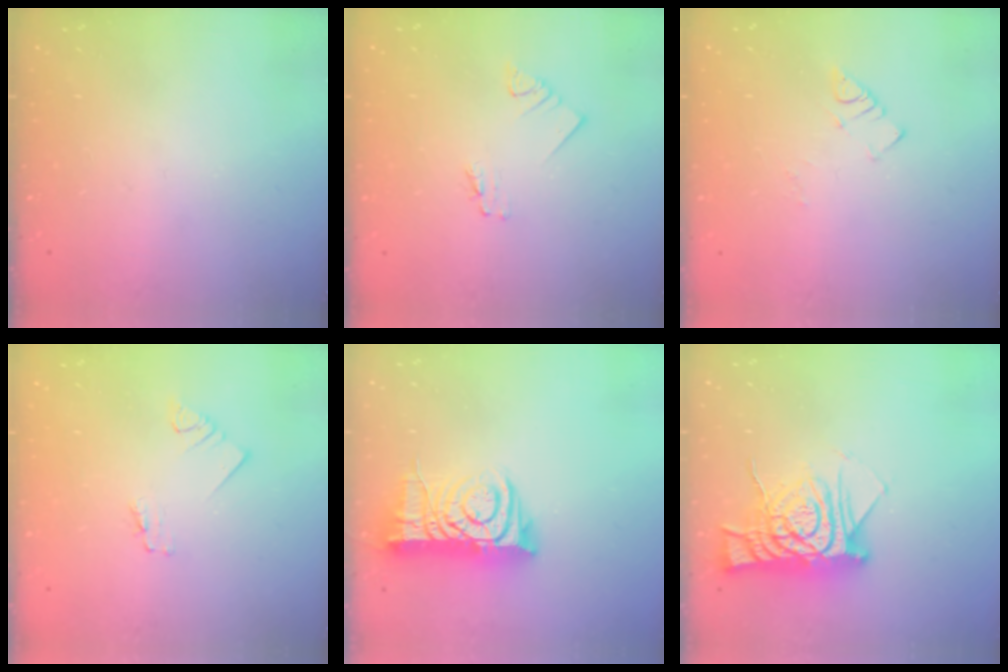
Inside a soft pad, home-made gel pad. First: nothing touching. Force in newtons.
{"total": 1.2, "press": 1.2, "slide": 0.1}
{"total": 4.0, "press": 4.0, "slide": 0.4}
{"total": 1.6, "press": 1.6, "slide": 0.1}
{"total": 12.5, "press": 12.4, "slide": 1.3}
{"total": 12.5, "press": 12.5, "slide": 1.1}